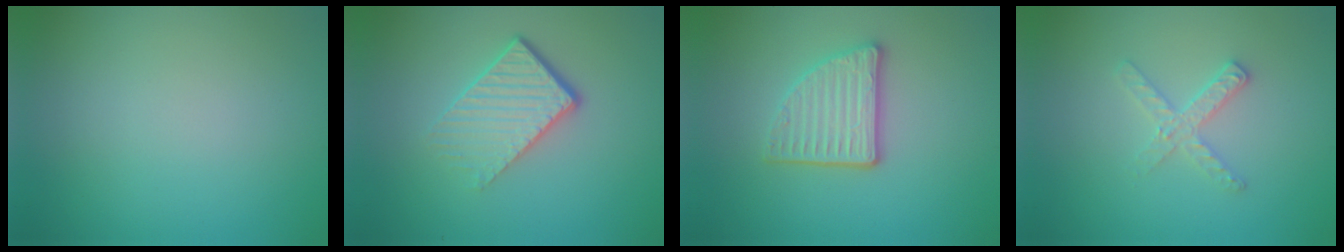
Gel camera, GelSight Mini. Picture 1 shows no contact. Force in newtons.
{"total": 4.7, "press": 2.9, "slide": 3.7}
{"total": 3.5, "press": 3.0, "slide": 1.7}
{"total": 2.0, "press": 2.0, "slide": 0.2}